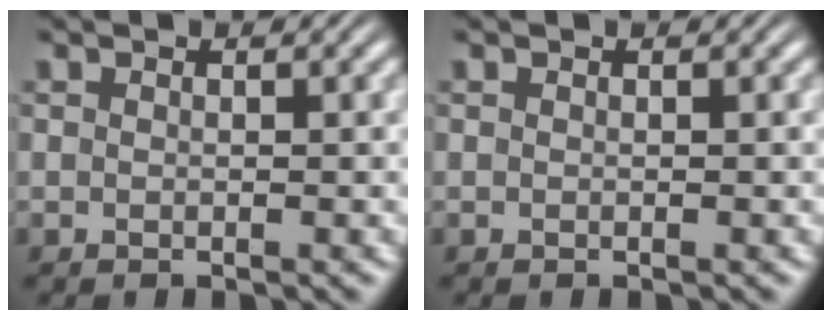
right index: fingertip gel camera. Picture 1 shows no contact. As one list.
[{"total": 0.0}]